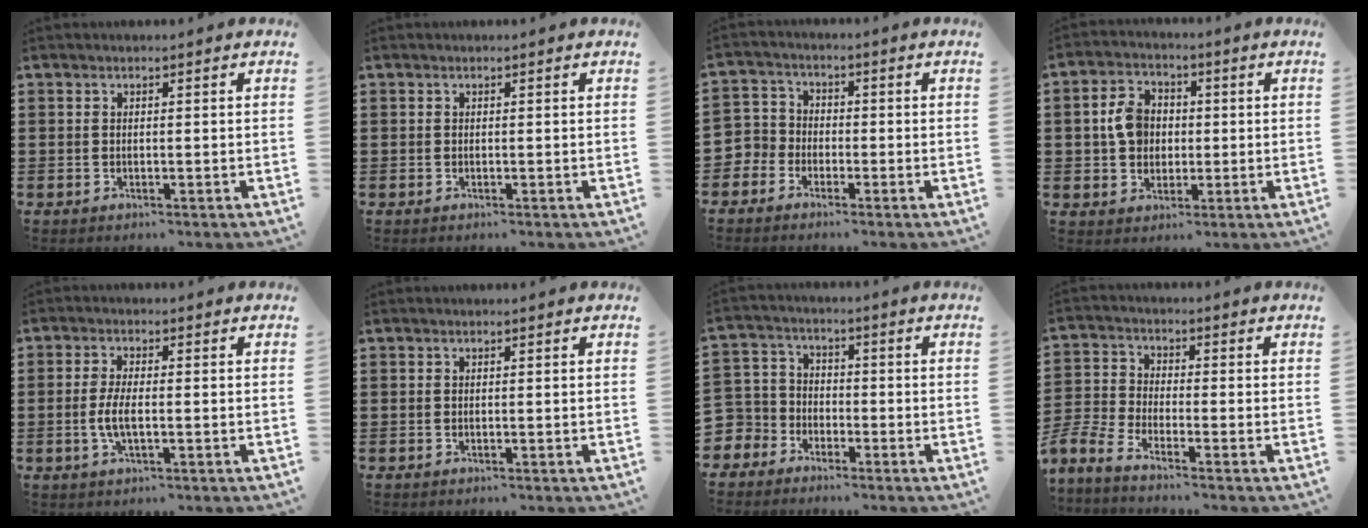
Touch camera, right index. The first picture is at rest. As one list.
[{"total": 0.0}, {"total": 3.8, "force": [-2.4, 2.9, 0.1], "torque": [-0.032, 0.004, -0.059]}, {"total": 6.2, "force": [0.2, 5.0, 3.6], "torque": [-0.089, 0.016, 0.001]}, {"total": 3.8, "force": [-0.7, 1.1, 3.5], "torque": [-0.084, -0.007, -0.020]}, {"total": 0.0}, {"total": 4.6, "force": [-2.8, 3.6, 0.0], "torque": [-0.040, -0.005, -0.067]}, {"total": 3.8, "force": [-3.4, 0.2, 1.7], "torque": [-0.070, -0.015, -0.080]}]